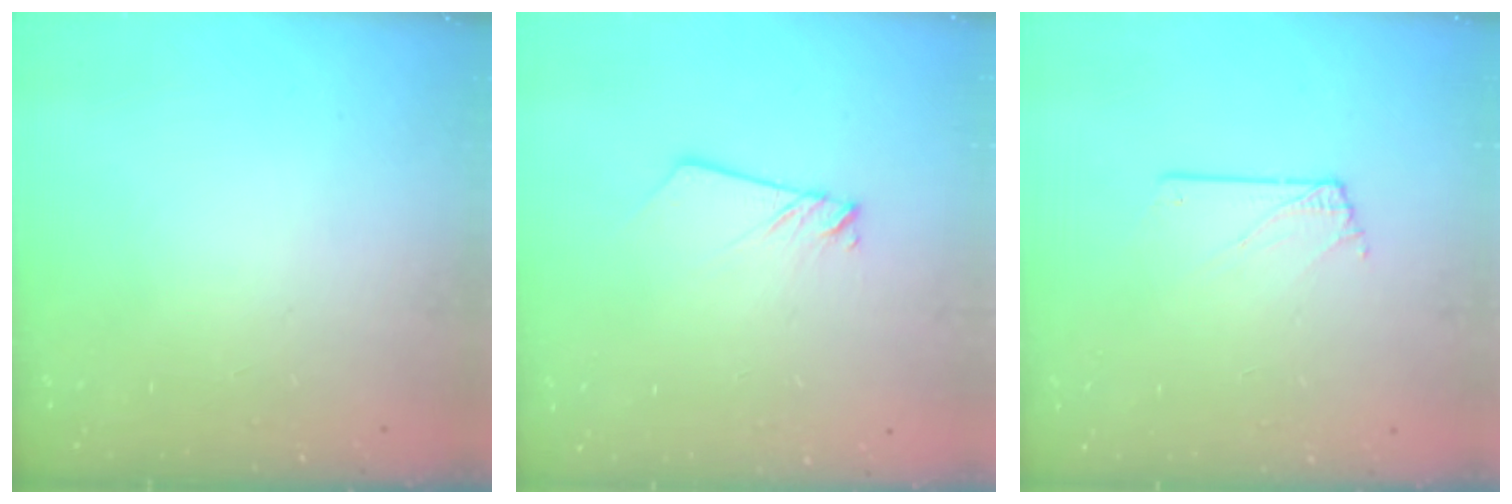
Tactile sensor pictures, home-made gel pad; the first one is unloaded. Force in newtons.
{"total": 2.1, "press": 2.1, "slide": 0.2}
{"total": 1.4, "press": 1.4, "slide": 0.2}